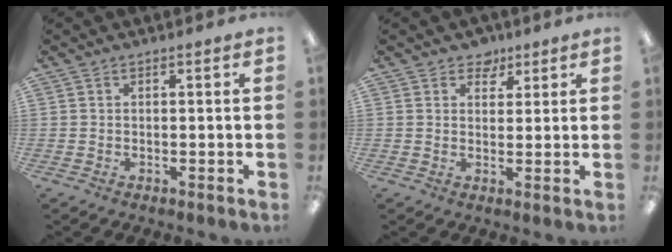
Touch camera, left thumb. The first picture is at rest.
{"total": 4.4, "force": [3.0, 3.0, 0.8], "torque": [-0.003, -0.011, 0.052]}